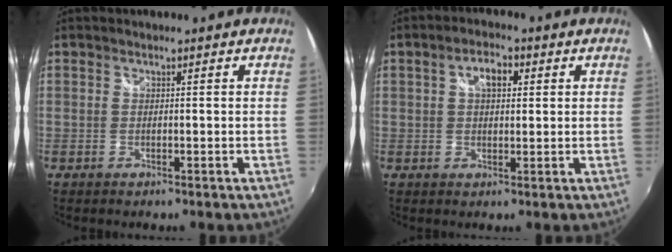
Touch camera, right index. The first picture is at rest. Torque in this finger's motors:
{"motor_torque": [0.27, -0.08, 0.35, 0.07]}